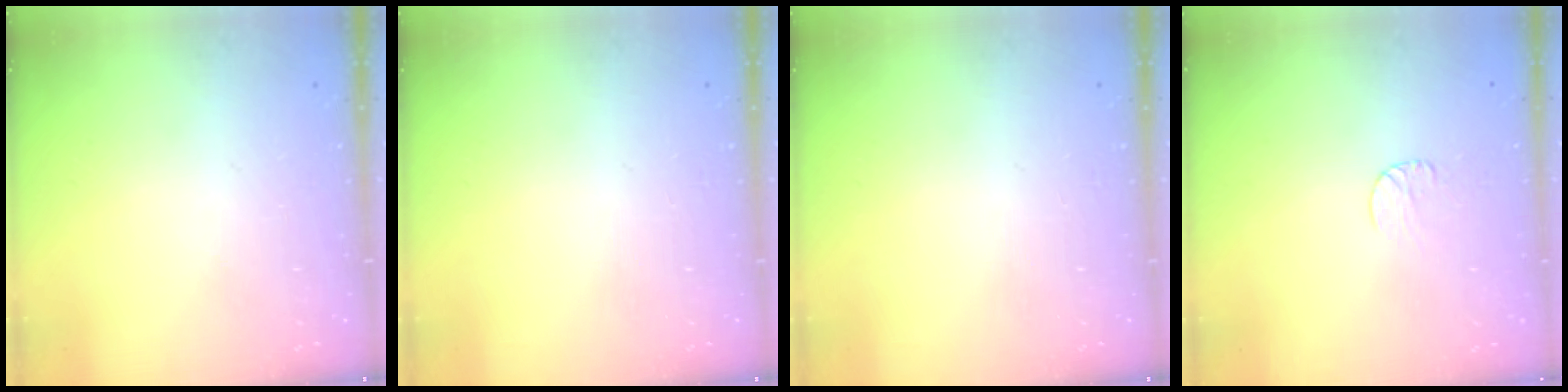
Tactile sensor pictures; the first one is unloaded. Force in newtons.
{"total": 0.0}
{"total": 0.0}
{"total": 5.7, "press": 5.7, "slide": 0.5}